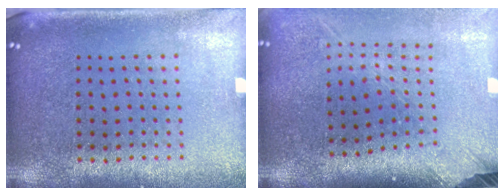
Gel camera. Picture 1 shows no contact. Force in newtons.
{"total": 2.6, "press": 1.8, "slide": 1.8}